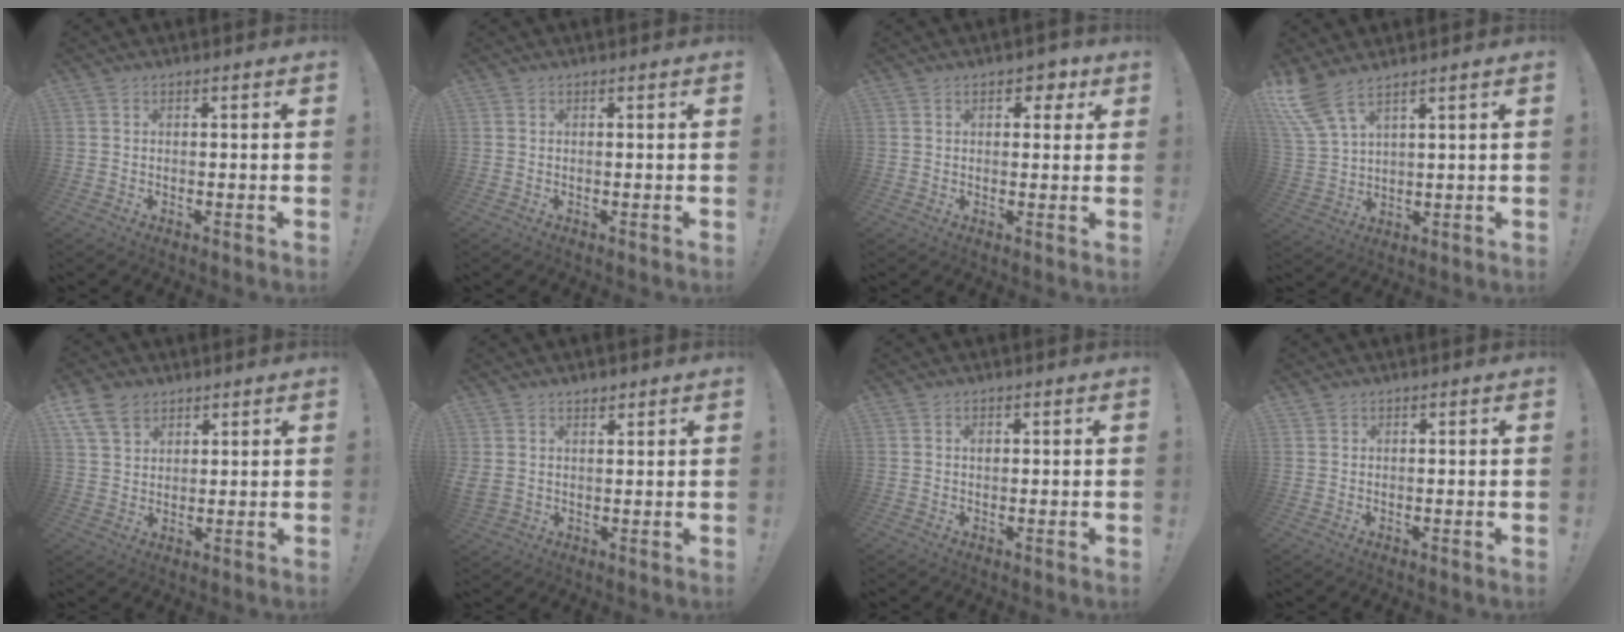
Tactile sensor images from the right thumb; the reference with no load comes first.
{"total": 0.0}
{"total": 4.9, "force": [2.3, 2.9, 3.2], "torque": [-0.035, -0.004, 0.036]}
{"total": 8.3, "force": [6.1, 2.1, 5.2], "torque": [-0.113, -0.026, 0.122]}
{"total": 8.3, "force": [5.3, 5.4, 3.6], "torque": [-0.064, -0.022, 0.108]}
{"total": 3.9, "force": [2.2, 2.8, 1.4], "torque": [-0.010, -0.012, 0.041]}
{"total": 0.8, "force": [0.2, 0.5, 0.6], "torque": [-0.013, 0.002, 0.004]}
{"total": 0.5, "force": [0.5, 0.2, 0.0], "torque": [0.006, -0.004, 0.008]}